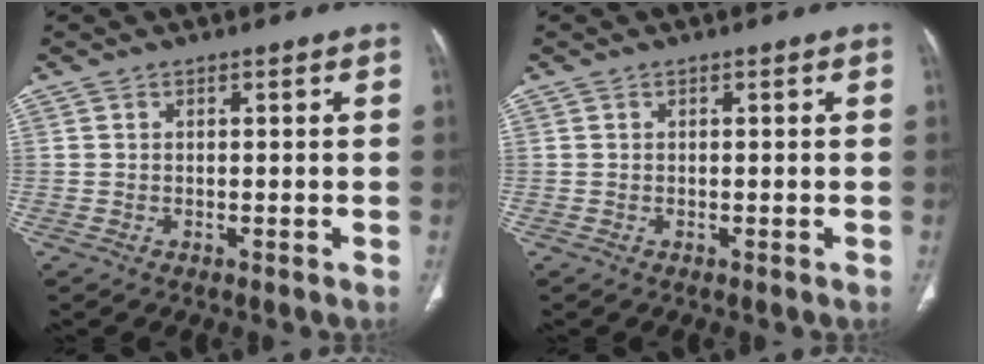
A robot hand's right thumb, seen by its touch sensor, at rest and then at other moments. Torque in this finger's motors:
{"motor_torque": [0.06, 0.06, -0.12, -0.14, 0.03]}